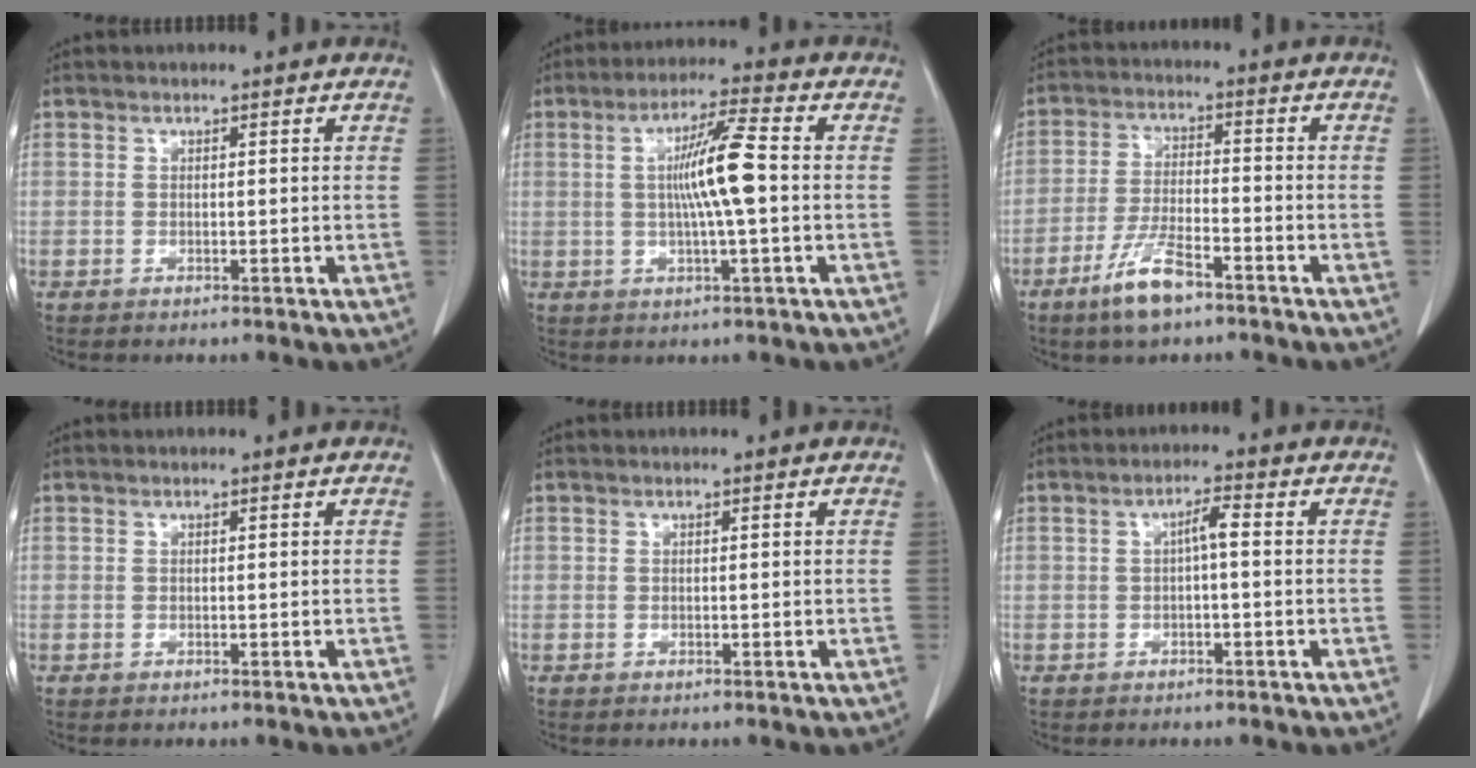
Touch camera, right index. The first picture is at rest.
{"total": 8.6, "force": [0.4, 0.1, 8.6], "torque": [-0.152, 0.006, 0.003]}
{"total": 7.8, "force": [-5.1, 1.8, 5.7], "torque": [-0.115, -0.009, -0.095]}
{"total": 0.0}
{"total": 0.0}
{"total": 2.6, "force": [0.0, 0.3, 2.5], "torque": [-0.044, 0.007, 0.000]}